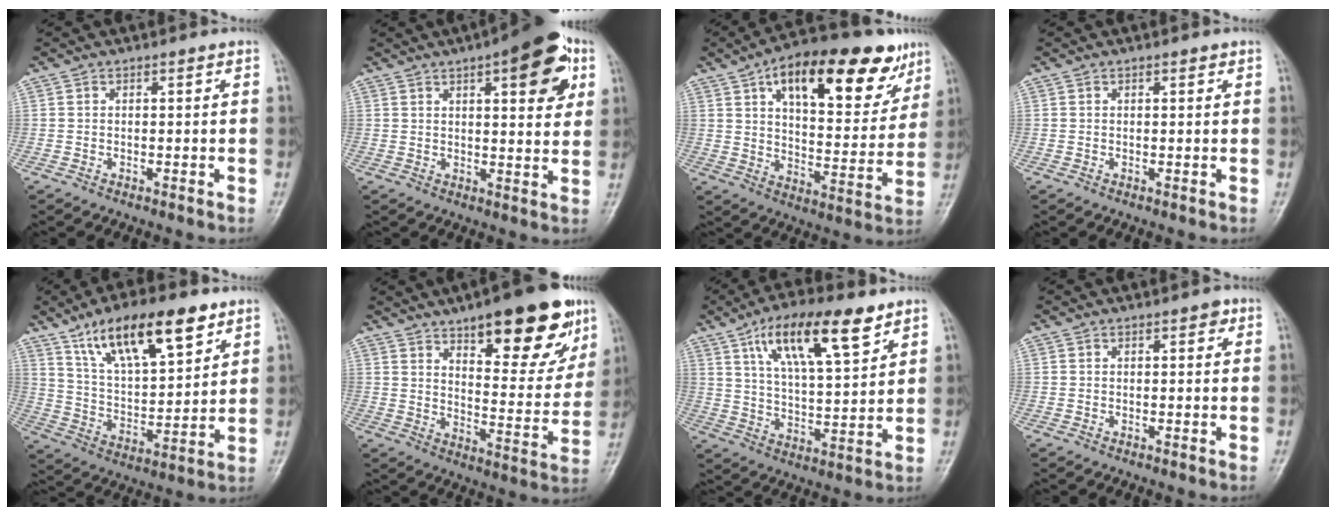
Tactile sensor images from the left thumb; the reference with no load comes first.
{"total": 14.4, "force": [6.3, 5.1, 11.9], "torque": [-0.122, -0.010, 0.076]}
{"total": 24.1, "force": [12.9, 10.5, 17.5], "torque": [-0.217, -0.019, 0.195]}
{"total": 1.0, "force": [0.6, 0.4, 0.7], "torque": [-0.008, 0.000, 0.007]}
{"total": 18.6, "force": [11.0, 6.9, 13.2], "torque": [-0.188, -0.040, 0.198]}
{"total": 22.1, "force": [13.1, 8.0, 15.9], "torque": [-0.170, -0.052, 0.191]}
{"total": 16.5, "force": [9.1, 5.5, 12.6], "torque": [-0.191, -0.030, 0.160]}
{"total": 1.4, "force": [0.6, 0.7, 1.0], "torque": [-0.006, 0.001, 0.006]}